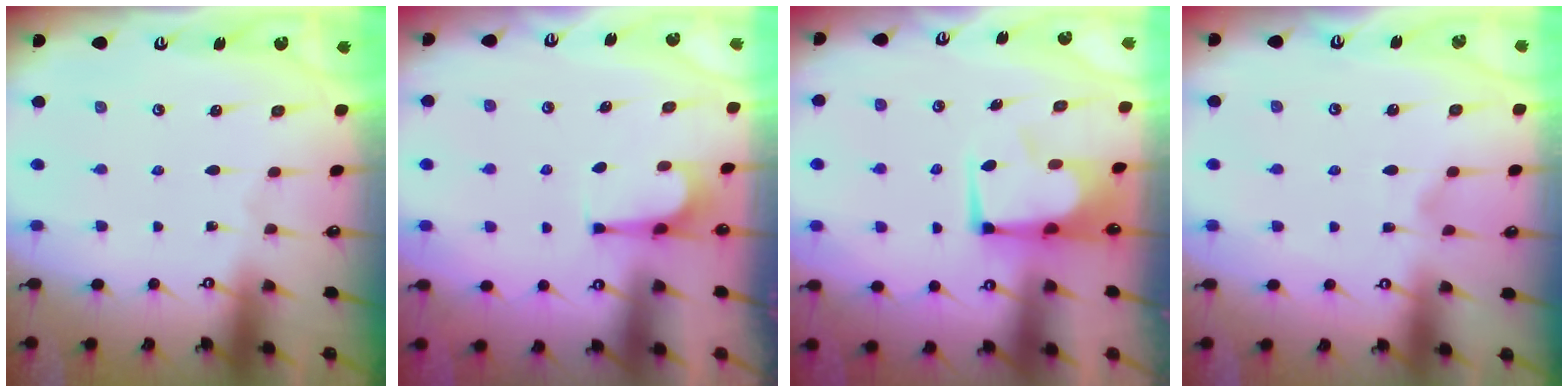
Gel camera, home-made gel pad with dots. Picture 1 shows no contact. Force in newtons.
{"total": 1.4, "press": 1.4, "slide": 0.4}
{"total": 3.0, "press": 2.8, "slide": 1.1}
{"total": 1.7, "press": 1.4, "slide": 0.9}